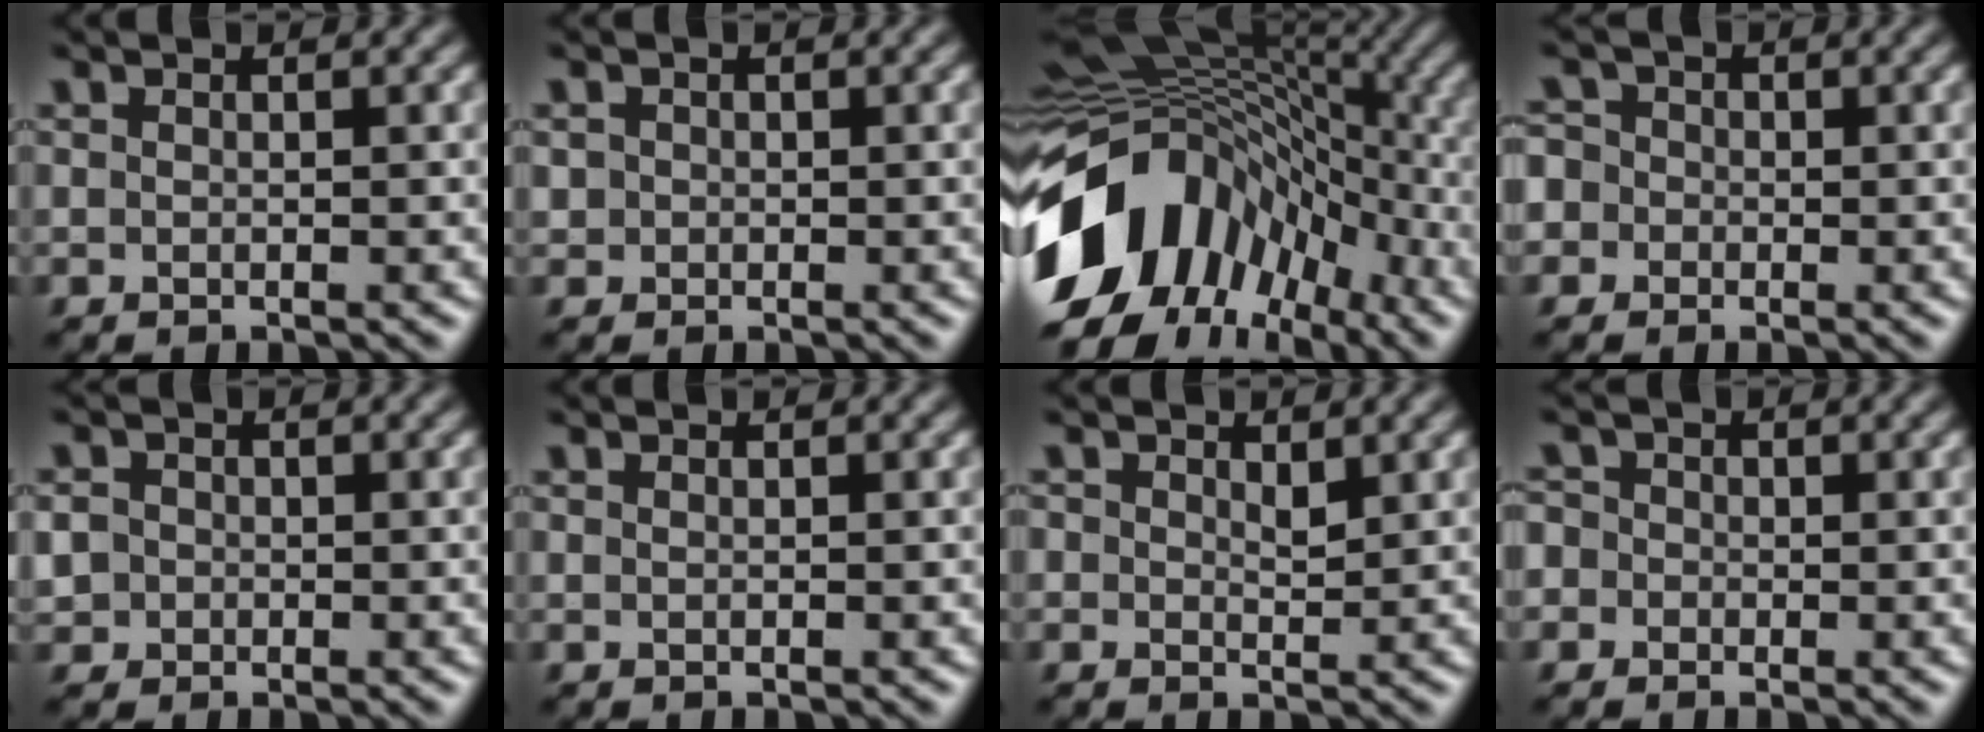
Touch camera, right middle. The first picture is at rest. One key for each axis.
{"total": 1.0, "fx": 0.0, "fy": 1.0, "fz": 0.1, "tx": 0.007, "ty": -0.003, "tz": -0.001}
{"total": 15.4, "fx": -5.5, "fy": 10.8, "fz": 9.6, "tx": -0.187, "ty": 0.003, "tz": -0.102}
{"total": 4.1, "fx": -0.9, "fy": 3.9, "fz": 1.1, "tx": -0.007, "ty": 0.024, "tz": -0.053}
{"total": 2.7, "fx": -0.4, "fy": 2.6, "fz": 0.8, "tx": -0.013, "ty": 0.012, "tz": -0.019}
{"total": 0.0}
{"total": 1.4, "fx": 0.4, "fy": 0.9, "fz": 0.9, "tx": -0.013, "ty": 0.000, "tz": 0.006}
{"total": 2.5, "fx": -0.3, "fy": 2.3, "fz": 0.7, "tx": 0.008, "ty": 0.020, "tz": -0.036}